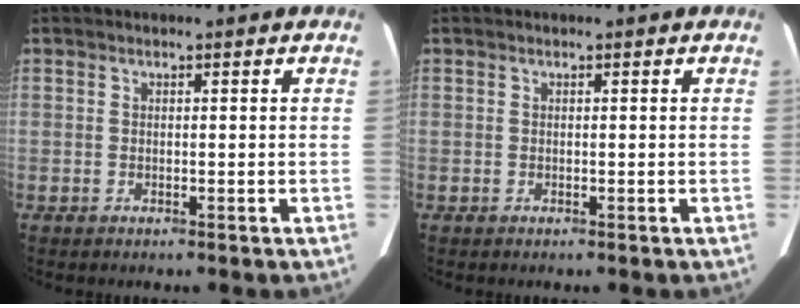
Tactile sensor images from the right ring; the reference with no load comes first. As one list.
[{"total": 0.0}]